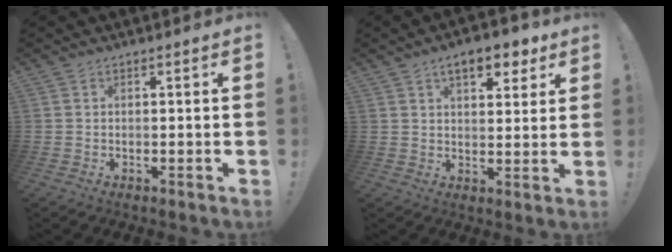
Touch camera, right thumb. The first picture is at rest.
{"total": 8.9, "force": [5.3, 4.1, 5.9], "torque": [-0.075, -0.018, 0.089]}